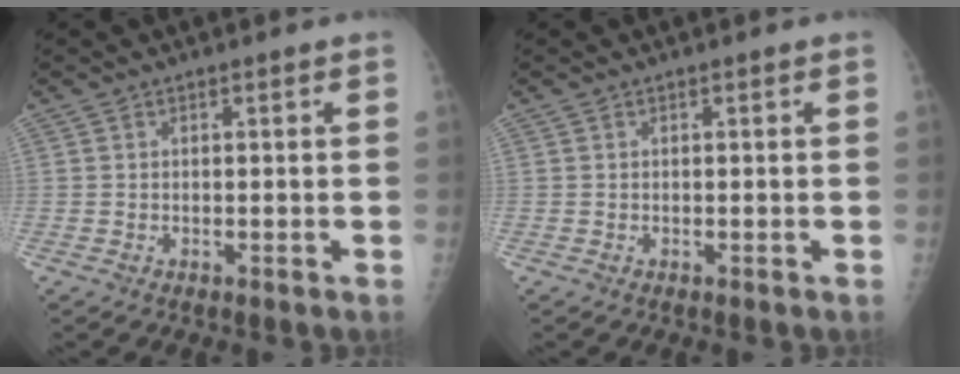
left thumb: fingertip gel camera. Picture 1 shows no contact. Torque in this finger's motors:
{"motor_torque": [0.00, 0.00, 0.00, -0.01, 0.00]}